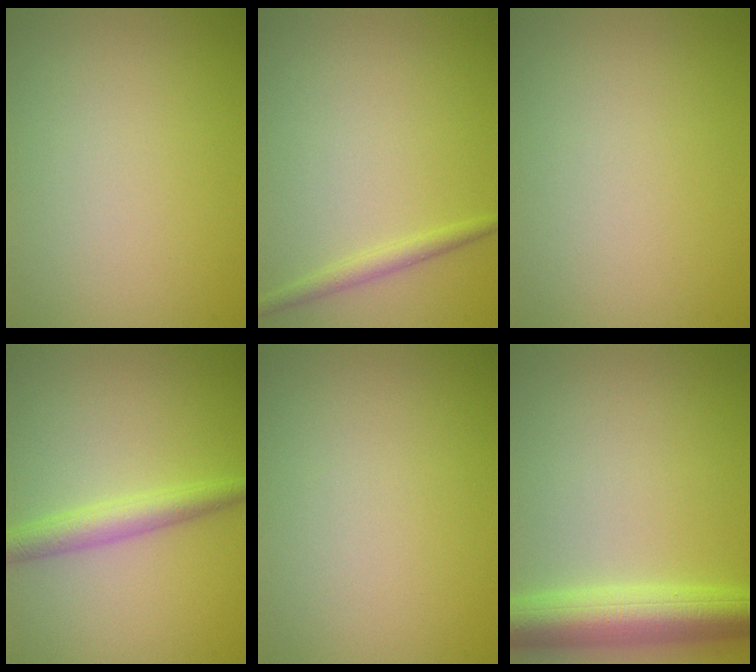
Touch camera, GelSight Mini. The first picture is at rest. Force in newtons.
{"total": 1.4, "press": 1.4, "slide": 0.1}
{"total": 0.0}
{"total": 2.9, "press": 2.9, "slide": 0.0}
{"total": 0.0}
{"total": 6.3, "press": 6.3, "slide": 0.3}